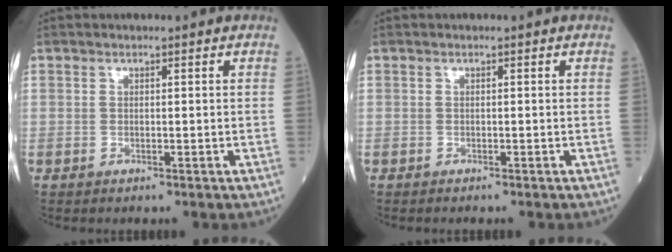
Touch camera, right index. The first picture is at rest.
{"total": 0.0}